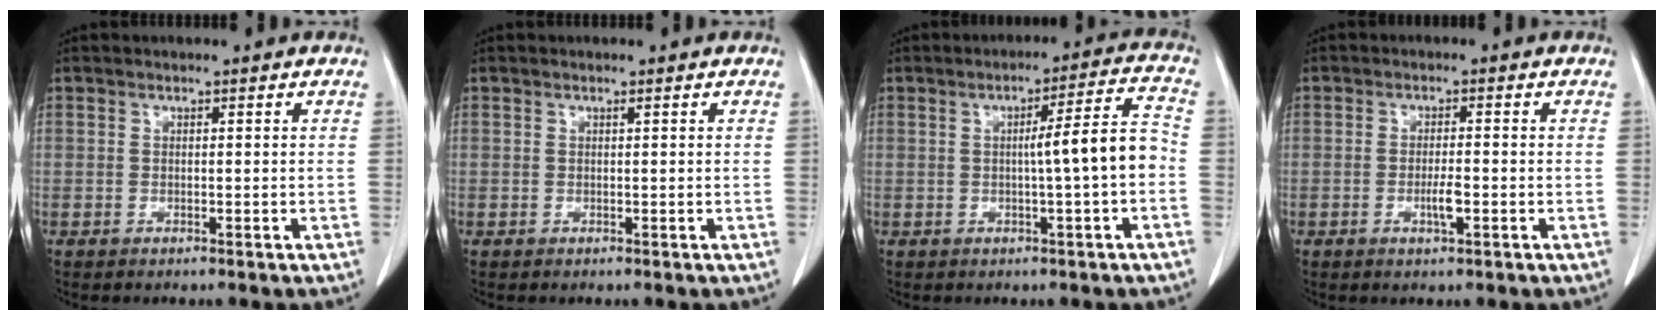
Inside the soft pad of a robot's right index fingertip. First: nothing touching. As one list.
[{"total": 0.0}, {"total": 7.4, "force": [-1.0, -0.4, 7.3], "torque": [-0.105, 0.015, -0.014]}, {"total": 2.7, "force": [-0.9, 0.4, 2.6], "torque": [-0.049, -0.002, -0.015]}]